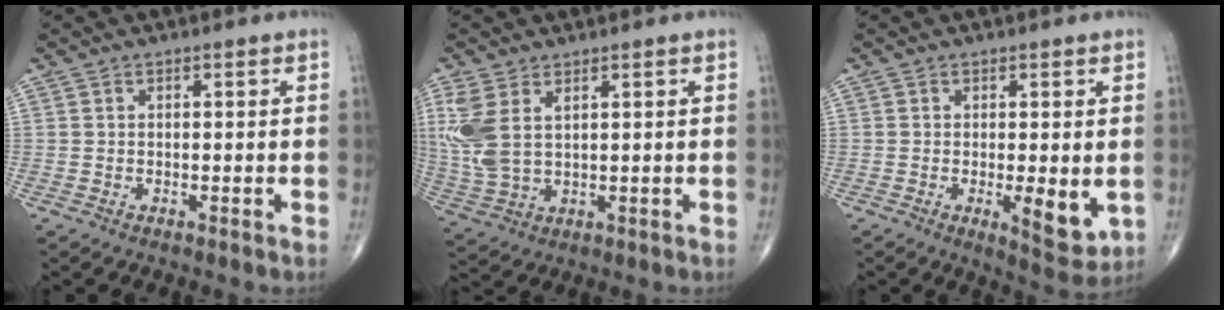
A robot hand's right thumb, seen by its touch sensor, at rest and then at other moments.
{"total": 8.8, "force": [3.0, 4.9, 6.7], "torque": [-0.172, -0.003, 0.074]}
{"total": 6.5, "force": [-1.0, 2.4, 6.0], "torque": [-0.078, -0.019, -0.008]}